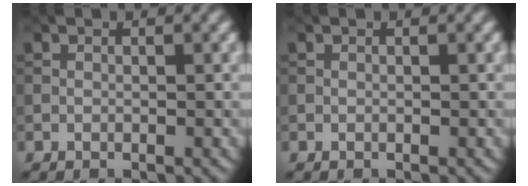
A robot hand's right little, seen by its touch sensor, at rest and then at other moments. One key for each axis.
{"total": 0.0}